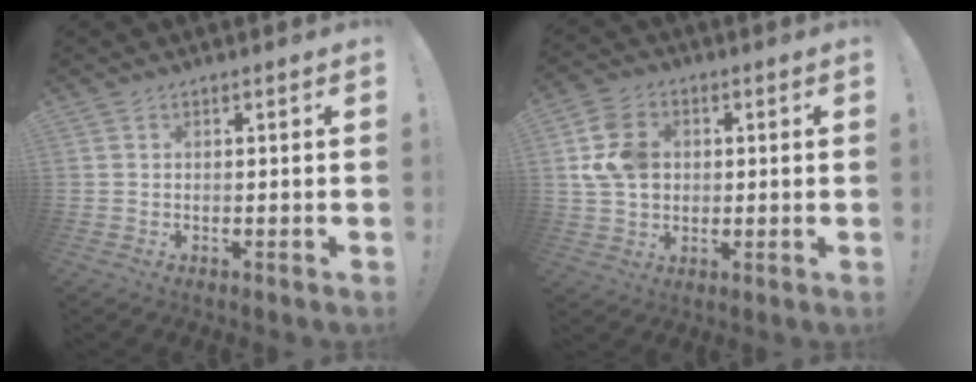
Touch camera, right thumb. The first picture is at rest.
{"total": 12.5, "force": [2.2, 9.9, 7.3], "torque": [-0.135, -0.003, 0.045]}